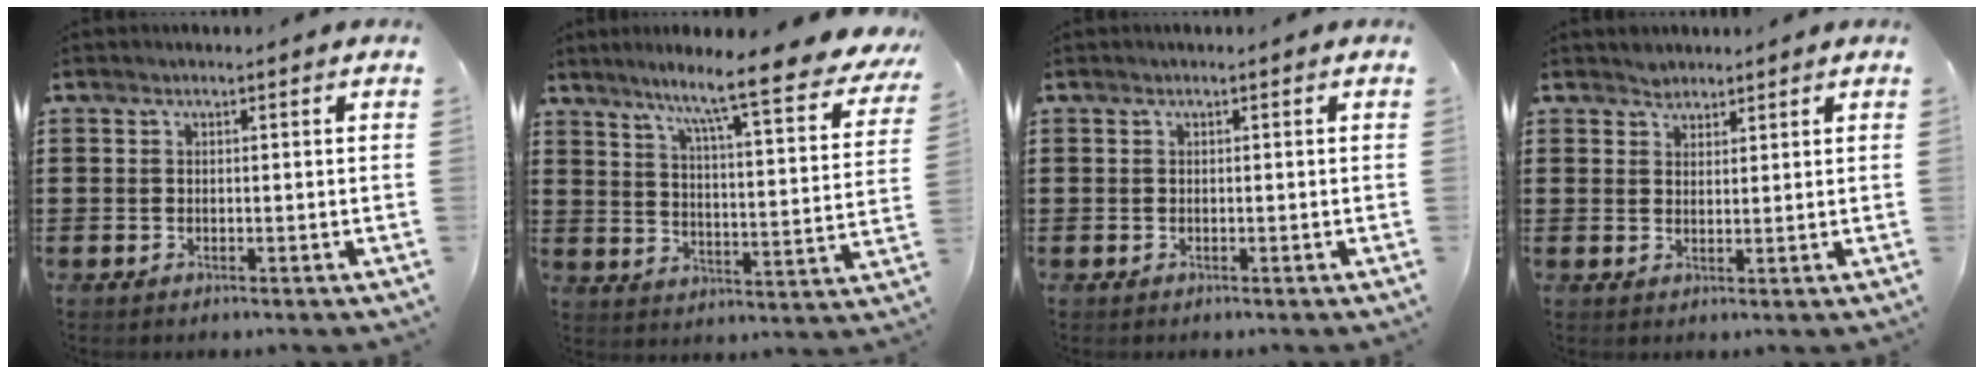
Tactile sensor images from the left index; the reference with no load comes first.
{"total": 9.1, "force": [7.4, -0.4, 5.3], "torque": [-0.108, -0.061, 0.109]}
{"total": 0.0}
{"total": 1.8, "force": [1.6, 0.9, -0.1], "torque": [0.006, -0.001, 0.031]}